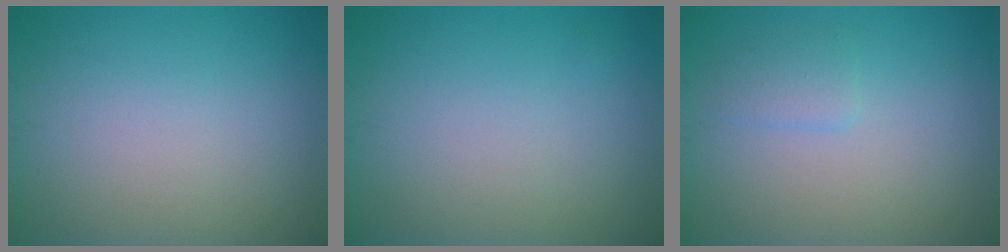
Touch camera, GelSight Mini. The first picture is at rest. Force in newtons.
{"total": 0.0}
{"total": 1.3, "press": 1.3, "slide": 0.1}